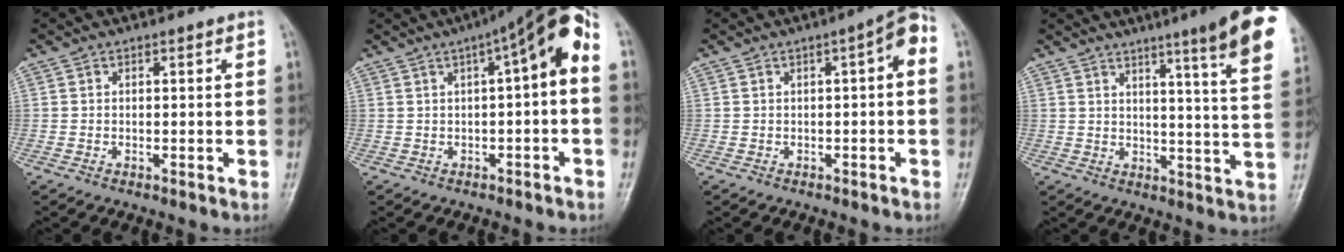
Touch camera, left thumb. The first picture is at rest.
{"total": 10.1, "force": [1.3, 2.8, 9.6], "torque": [-0.133, 0.046, 0.011]}
{"total": 4.1, "force": [-0.2, 1.4, 3.8], "torque": [-0.043, 0.030, -0.012]}
{"total": 15.4, "force": [9.2, 0.4, 12.4], "torque": [-0.147, -0.054, 0.109]}